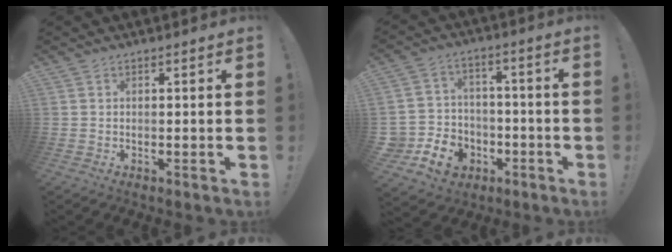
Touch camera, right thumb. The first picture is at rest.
{"total": 11.8, "force": [-5.4, 9.5, 4.3], "torque": [-0.089, 0.035, -0.091]}